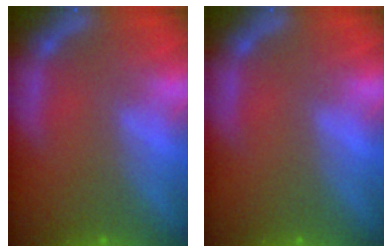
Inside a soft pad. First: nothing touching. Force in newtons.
{"total": 0.0}